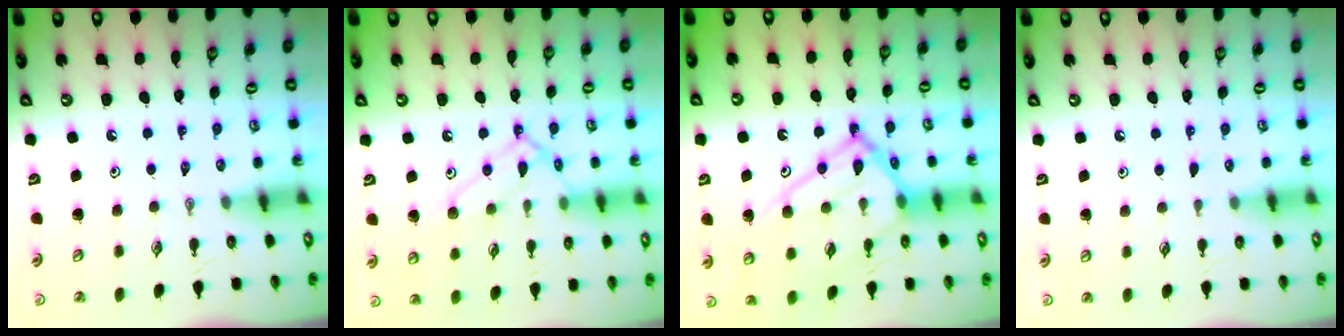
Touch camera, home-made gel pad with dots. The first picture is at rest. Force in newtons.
{"total": 11.8, "press": 11.7, "slide": 0.9}
{"total": 19.5, "press": 19.4, "slide": 1.8}
{"total": 3.7, "press": 3.7, "slide": 0.5}